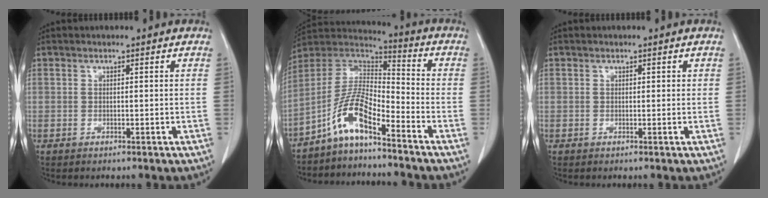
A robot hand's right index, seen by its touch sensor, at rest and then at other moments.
{"total": 9.5, "force": [-6.3, 1.9, 6.7], "torque": [-0.144, 0.023, -0.127]}
{"total": 0.5, "force": [0.2, 0.4, 0.3], "torque": [0.006, 0.001, 0.000]}